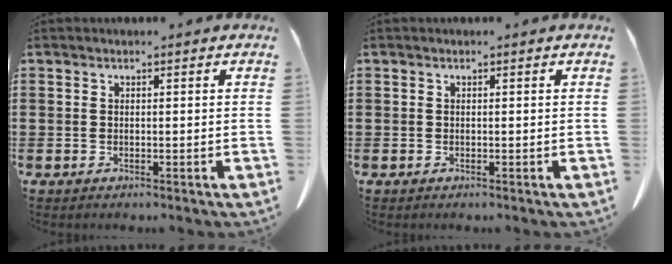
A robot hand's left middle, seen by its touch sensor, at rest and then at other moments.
{"total": 0.0}